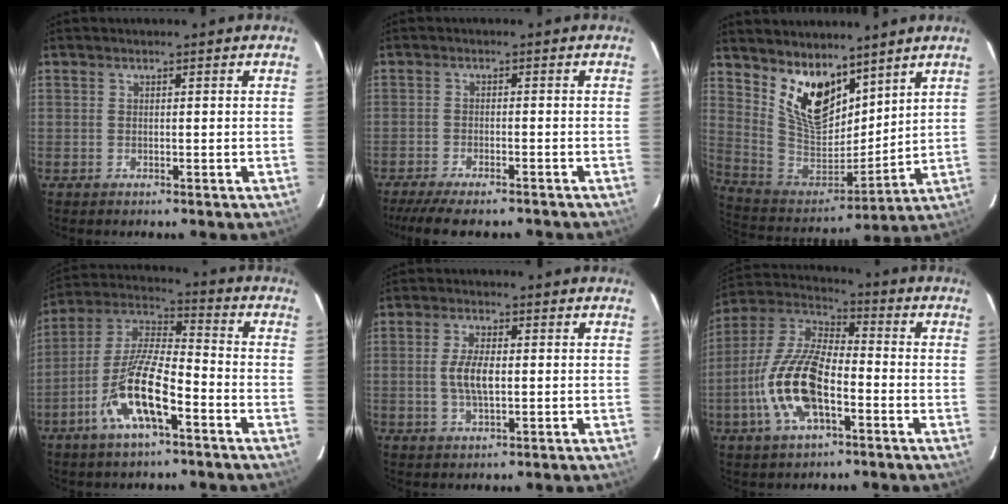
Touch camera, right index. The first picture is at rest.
{"total": 11.2, "force": [-9.7, 2.2, 5.3], "torque": [-0.119, -0.029, -0.154]}
{"total": 15.3, "force": [10.0, 7.8, 8.5], "torque": [-0.165, -0.003, 0.204]}
{"total": 14.1, "force": [-6.6, 3.8, 11.9], "torque": [-0.243, -0.008, -0.129]}
{"total": 5.3, "force": [-0.1, 2.1, 4.9], "torque": [-0.096, 0.000, -0.001]}
{"total": 15.9, "force": [-5.1, 6.8, 13.4], "torque": [-0.284, -0.001, -0.101]}